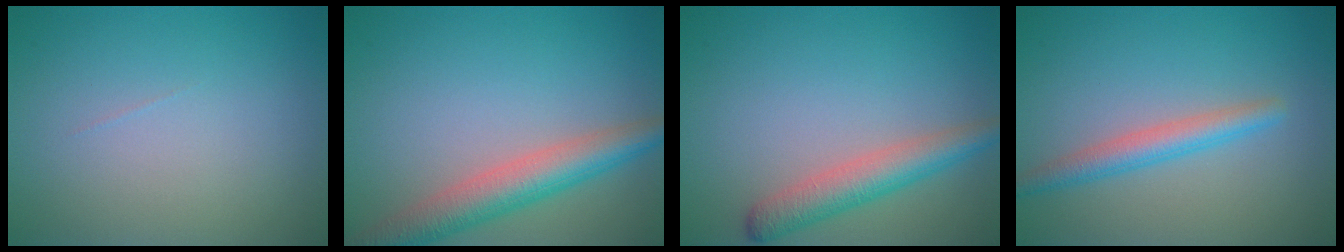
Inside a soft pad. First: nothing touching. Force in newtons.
{"total": 5.4, "press": 5.4, "slide": 0.4}
{"total": 3.8, "press": 3.8, "slide": 0.1}
{"total": 2.8, "press": 2.8, "slide": 0.1}